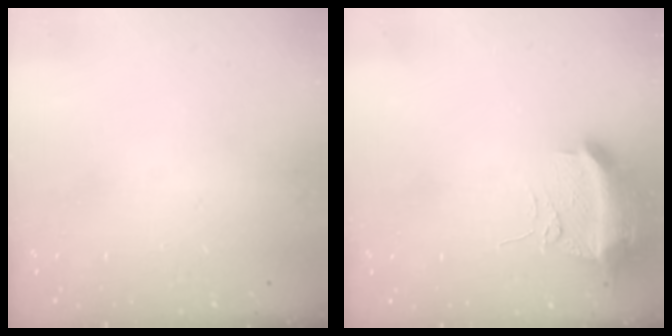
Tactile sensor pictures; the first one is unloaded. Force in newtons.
{"total": 11.0, "press": 10.9, "slide": 1.3}